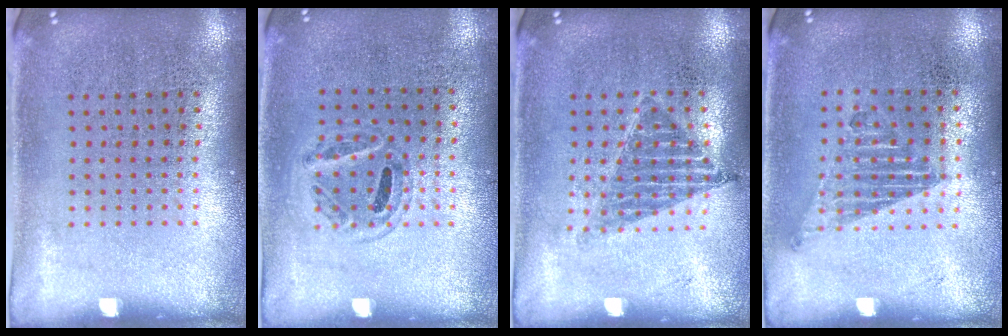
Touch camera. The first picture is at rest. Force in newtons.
{"total": 0.9, "press": 0.8, "slide": 0.4}
{"total": 1.0, "press": 0.8, "slide": 0.5}
{"total": 1.2, "press": 1.0, "slide": 0.6}